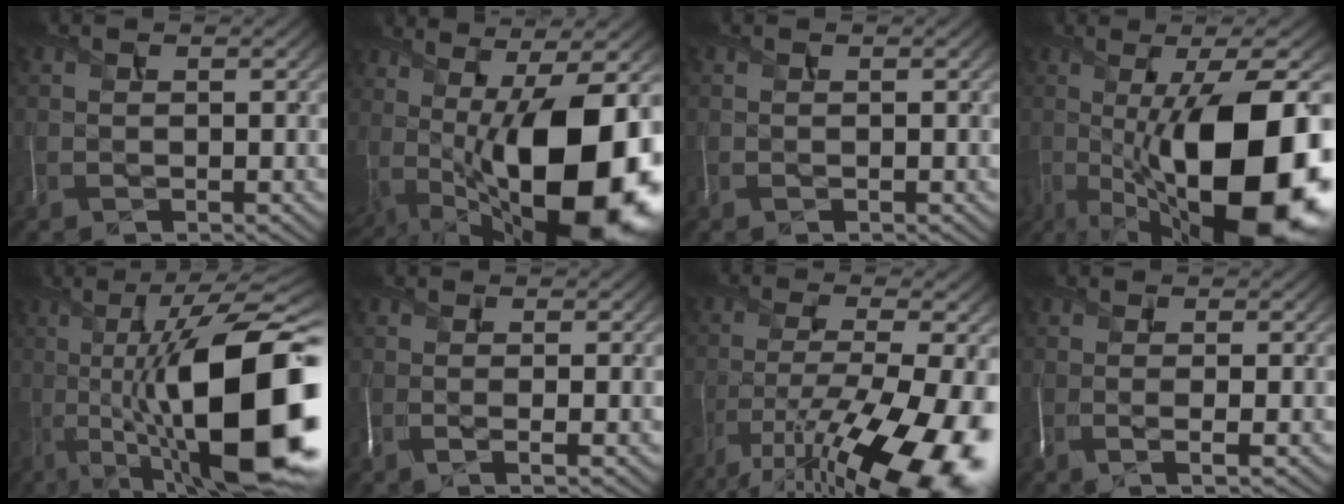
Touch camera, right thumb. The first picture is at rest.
{"total": 19.7, "force": [-1.8, 9.9, 17.0], "torque": [-0.269, -0.028, -0.016]}
{"total": 0.0}
{"total": 19.6, "force": [-3.7, 7.5, 17.7], "torque": [-0.278, -0.004, -0.059]}
{"total": 20.1, "force": [-3.0, 6.6, 18.7], "torque": [-0.290, 0.000, -0.047]}
{"total": 2.2, "force": [-0.4, 0.5, 2.1], "torque": [-0.040, -0.002, -0.011]}
{"total": 16.9, "force": [-9.9, 5.1, 12.7], "torque": [-0.225, -0.030, -0.157]}
{"total": 2.6, "force": [-0.5, 0.6, 2.5], "torque": [-0.045, -0.003, -0.012]}